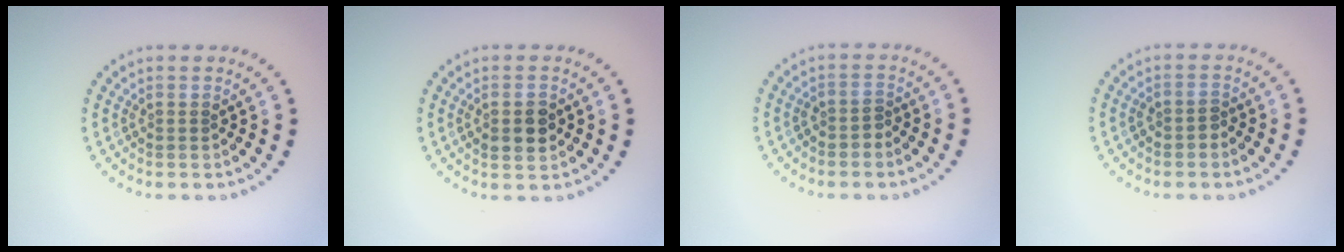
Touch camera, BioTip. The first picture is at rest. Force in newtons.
{"total": 2.4, "press": 2.4, "slide": 0.3}
{"total": 1.1, "press": 1.0, "slide": 0.6}
{"total": 1.1, "press": 1.0, "slide": 0.5}